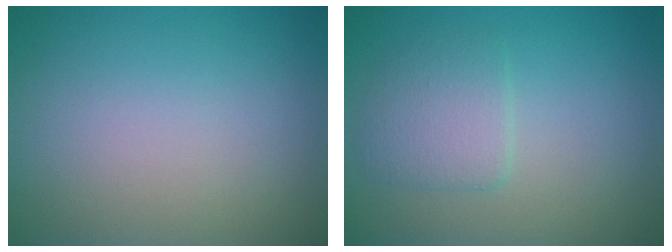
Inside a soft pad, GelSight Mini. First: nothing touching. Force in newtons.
{"total": 2.5, "press": 2.5, "slide": 0.4}